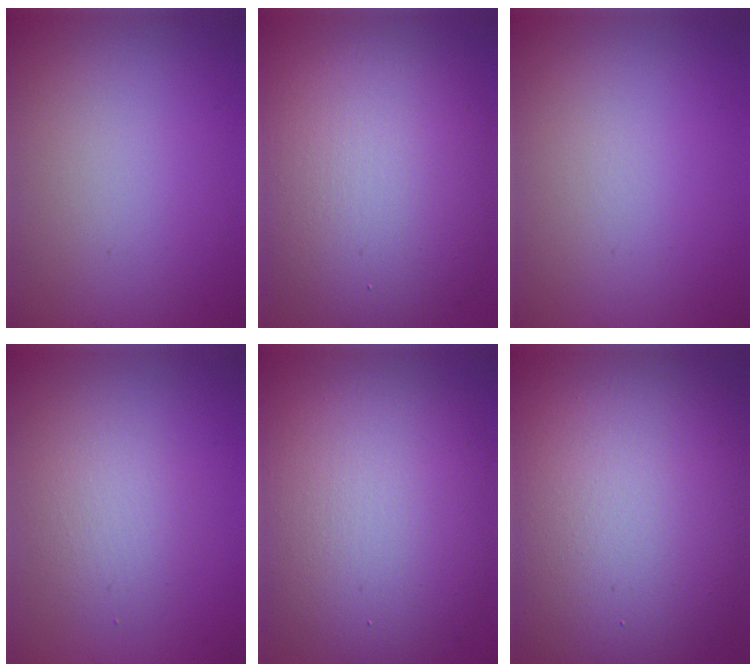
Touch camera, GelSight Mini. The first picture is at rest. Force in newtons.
{"total": 12.9, "press": 12.9, "slide": 0.8}
{"total": 0.0}
{"total": 2.4, "press": 2.4, "slide": 0.0}
{"total": 12.9, "press": 12.9, "slide": 0.8}
{"total": 16.0, "press": 15.9, "slide": 1.5}